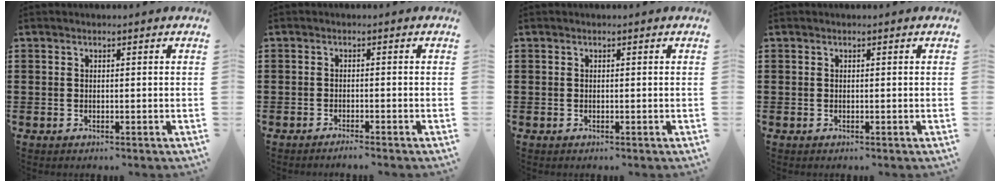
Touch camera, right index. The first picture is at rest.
{"total": 1.3, "force": [-1.2, -0.3, 0.3], "torque": [-0.004, 0.000, -0.024]}
{"total": 0.0}
{"total": 0.0}